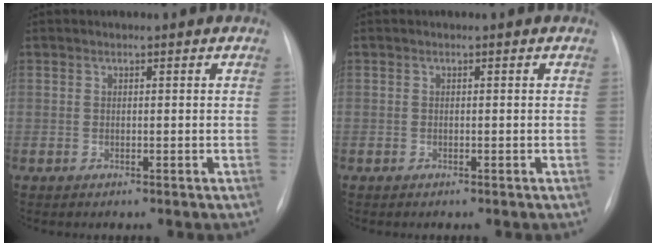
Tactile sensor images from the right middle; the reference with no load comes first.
{"total": 0.0}